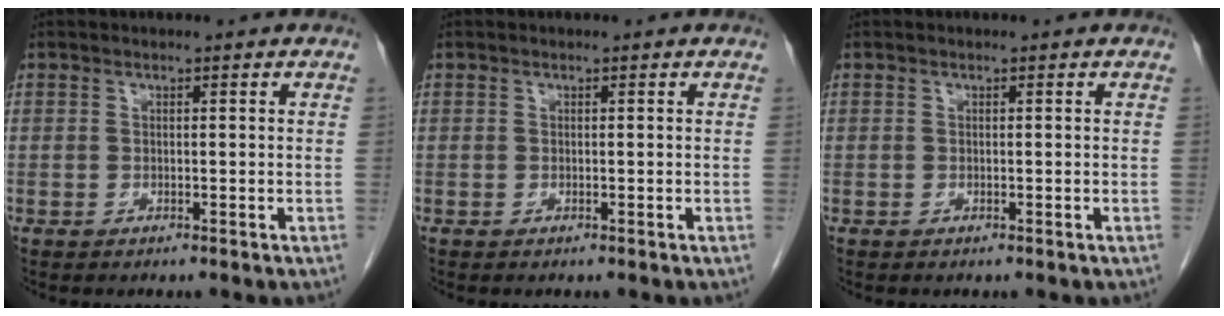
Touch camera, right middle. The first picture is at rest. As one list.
[{"total": 0.0}, {"total": 0.0}]